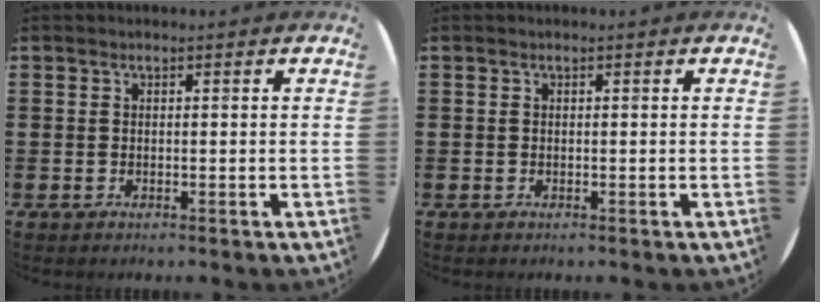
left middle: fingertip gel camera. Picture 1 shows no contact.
{"total": 0.0}